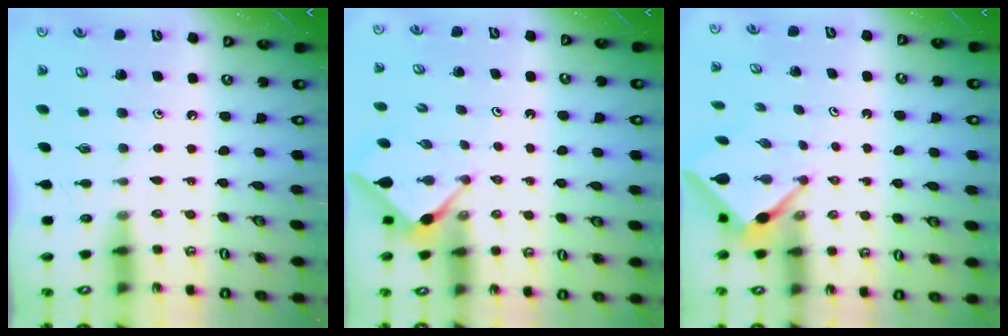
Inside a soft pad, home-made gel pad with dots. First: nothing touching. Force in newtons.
{"total": 2.9, "press": 2.9, "slide": 0.3}
{"total": 3.2, "press": 3.2, "slide": 0.2}